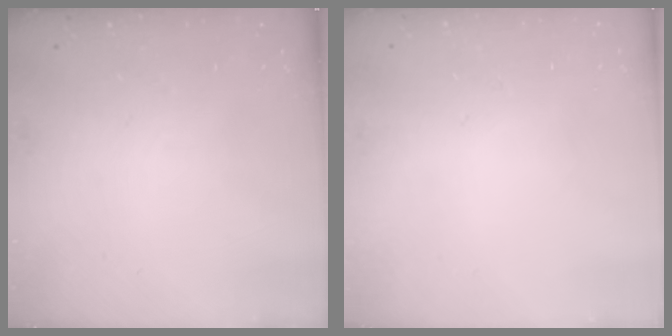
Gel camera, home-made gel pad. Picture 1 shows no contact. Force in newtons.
{"total": 1.9, "press": 1.9, "slide": 0.2}